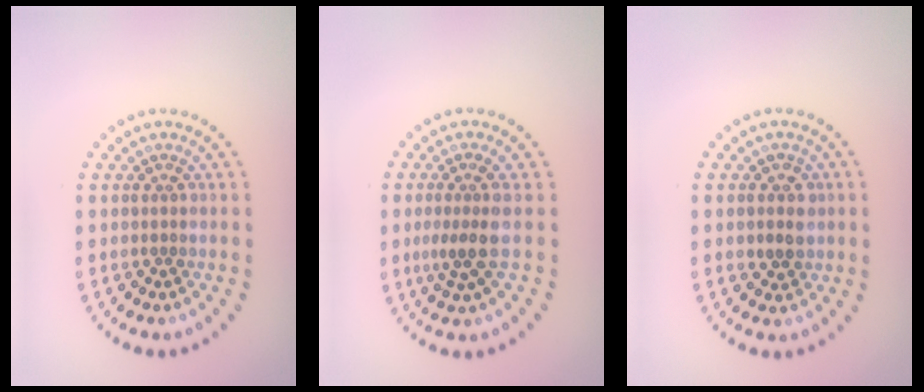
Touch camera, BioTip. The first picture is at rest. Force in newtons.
{"total": 2.7, "press": 2.0, "slide": 1.8}
{"total": 2.0, "press": 1.9, "slide": 0.5}